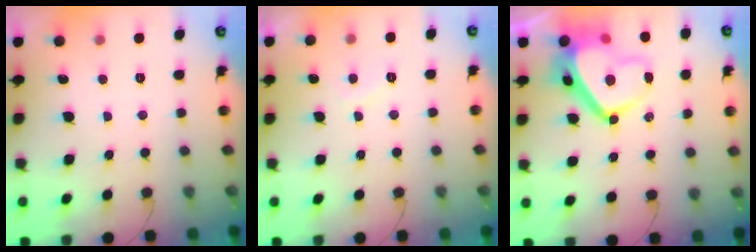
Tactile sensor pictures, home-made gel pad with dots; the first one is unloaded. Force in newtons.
{"total": 1.6, "press": 1.4, "slide": 0.7}
{"total": 11.9, "press": 11.8, "slide": 1.1}